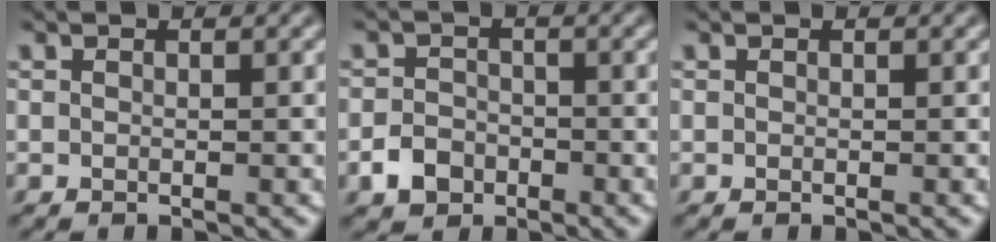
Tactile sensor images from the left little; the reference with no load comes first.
{"total": 2.8, "force": [-1.6, 2.0, 1.0], "torque": [-0.016, 0.004, -0.032]}
{"total": 0.0}